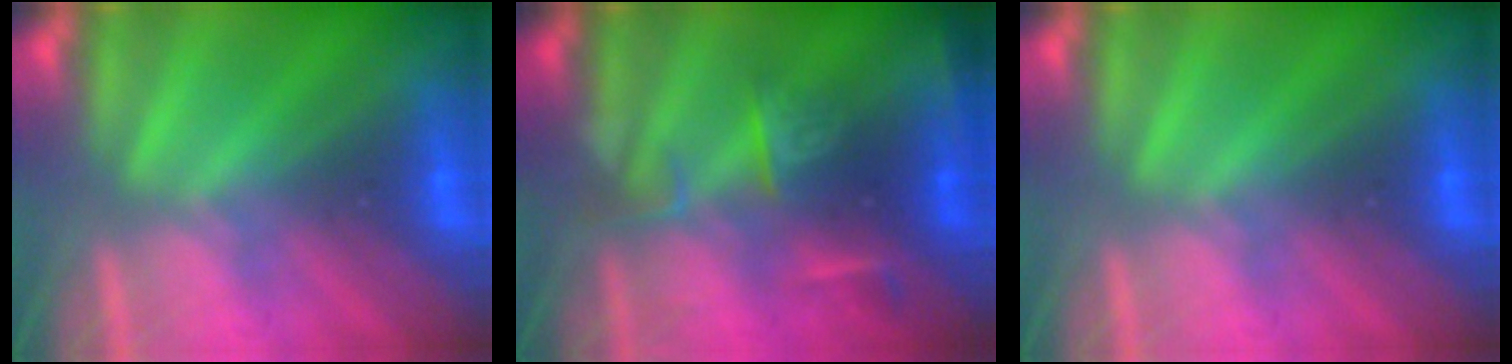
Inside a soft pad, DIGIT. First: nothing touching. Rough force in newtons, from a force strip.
{"total": 2.5}
{"total": 0.0}